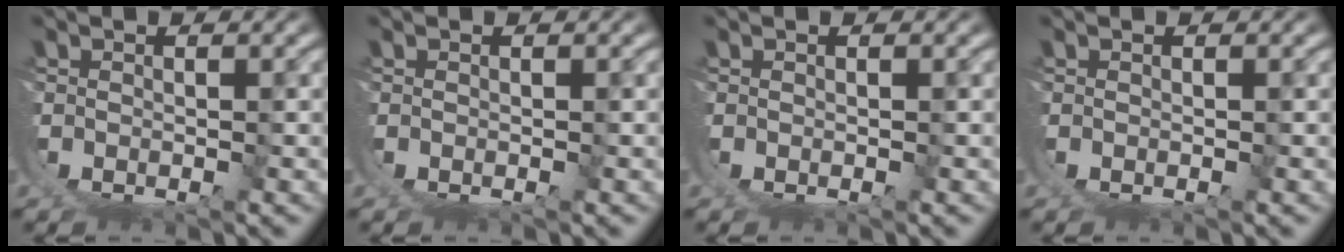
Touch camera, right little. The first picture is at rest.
{"total": 0.0}
{"total": 0.0}
{"total": 0.0}